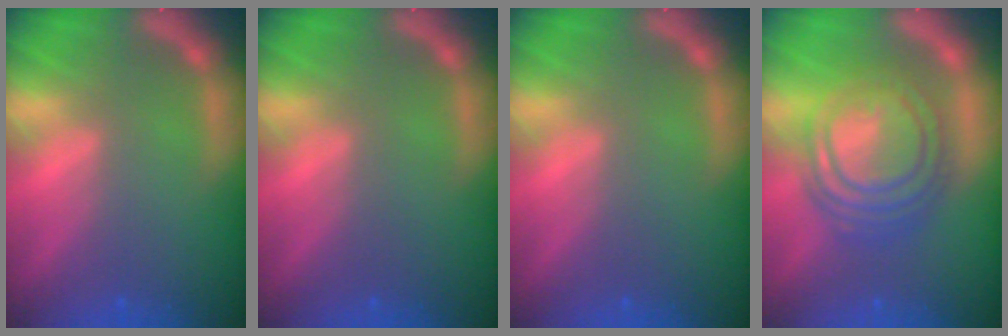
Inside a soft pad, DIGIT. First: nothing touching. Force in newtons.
{"total": 0.0}
{"total": 0.0}
{"total": 10.0}